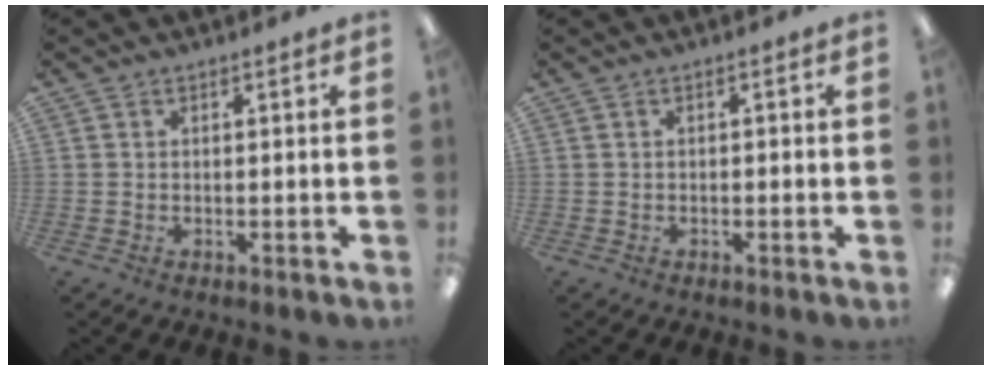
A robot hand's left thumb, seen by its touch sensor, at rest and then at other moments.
{"total": 0.7, "force": [-0.4, 0.3, 0.4], "torque": [-0.008, 0.002, -0.009]}